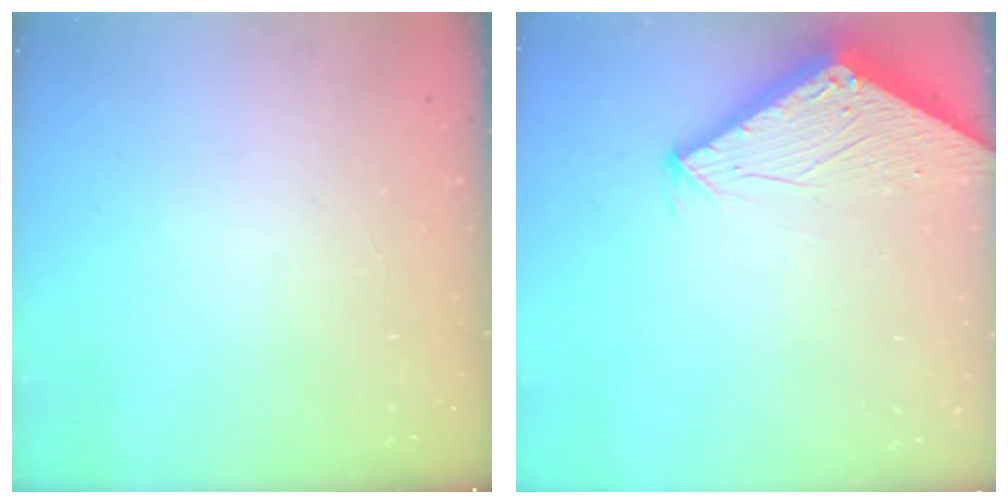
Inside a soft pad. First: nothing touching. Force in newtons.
{"total": 2.8, "press": 2.8, "slide": 0.1}